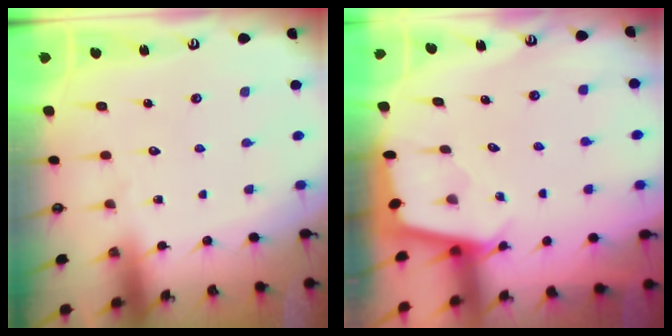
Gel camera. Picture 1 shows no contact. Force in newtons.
{"total": 1.8, "press": 1.8, "slide": 0.2}